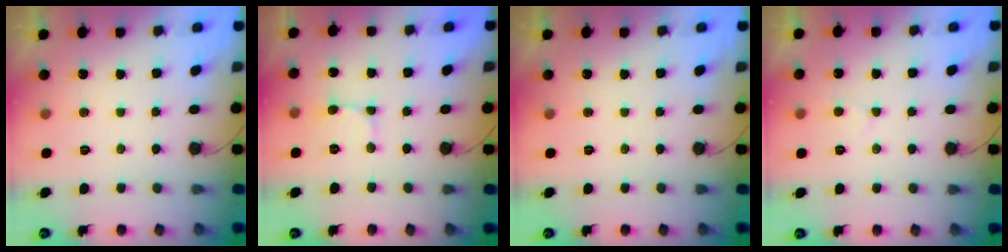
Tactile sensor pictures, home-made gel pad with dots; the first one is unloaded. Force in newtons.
{"total": 2.4, "press": 2.4, "slide": 0.2}
{"total": 0.0}
{"total": 2.6, "press": 2.5, "slide": 0.3}